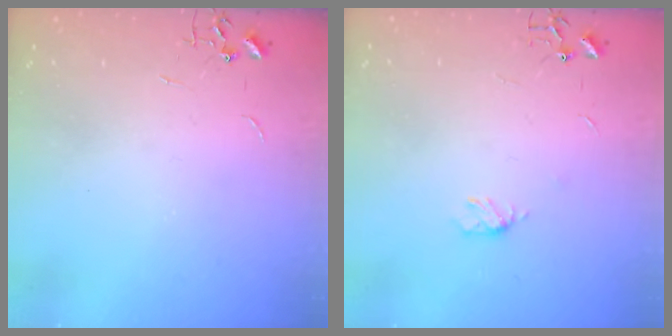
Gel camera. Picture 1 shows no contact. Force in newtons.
{"total": 5.0, "press": 4.9, "slide": 0.4}